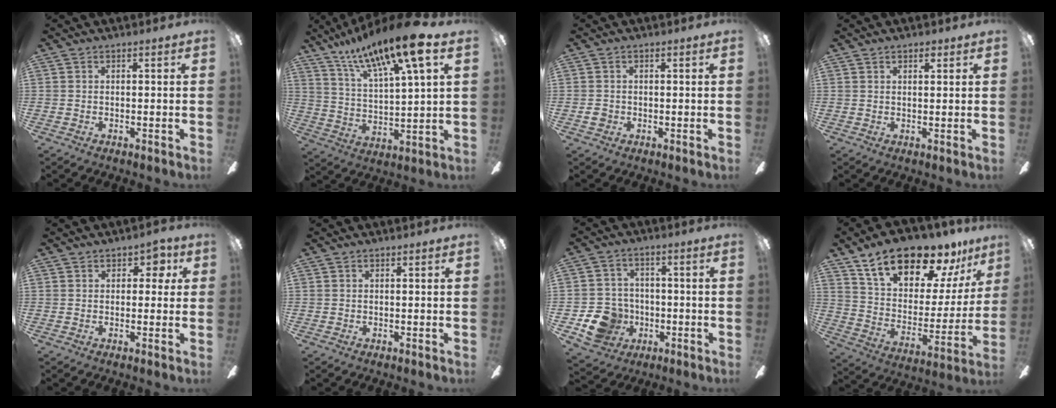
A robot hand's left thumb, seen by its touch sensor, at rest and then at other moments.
{"total": 18.0, "force": [12.8, 4.1, 11.9], "torque": [-0.214, -0.066, 0.210]}
{"total": 1.6, "force": [-0.3, 1.4, 0.7], "torque": [-0.012, 0.005, -0.007]}
{"total": 1.6, "force": [1.3, 0.8, 0.7], "torque": [-0.006, -0.002, 0.022]}
{"total": 3.7, "force": [1.5, 2.6, 2.3], "torque": [-0.024, 0.003, 0.022]}
{"total": 0.0}
{"total": 10.8, "force": [-4.1, 9.3, 3.7], "torque": [-0.093, 0.032, -0.067]}
{"total": 20.0, "force": [15.4, 8.1, 9.8], "torque": [-0.171, -0.103, 0.271]}